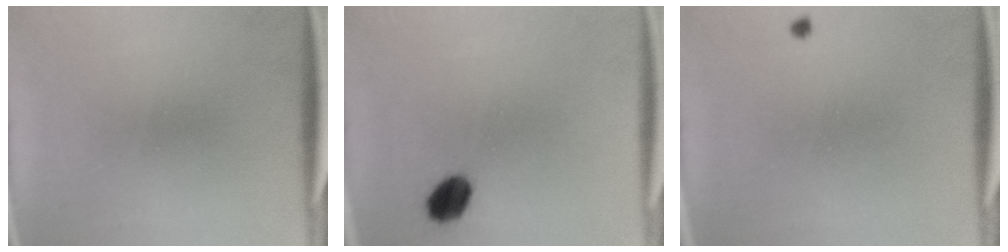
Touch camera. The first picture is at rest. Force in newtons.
{"total": 7.0}
{"total": 0.5}